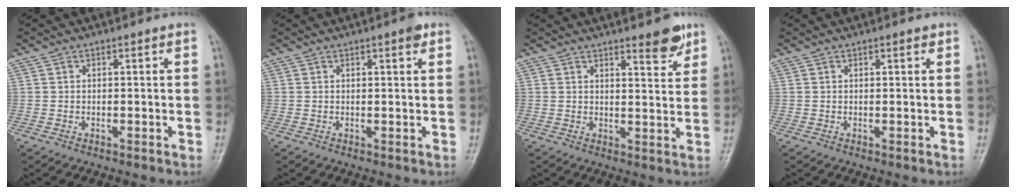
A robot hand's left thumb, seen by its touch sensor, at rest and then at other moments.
{"total": 1.8, "force": [1.1, 0.4, 1.4], "torque": [-0.020, -0.004, 0.013]}
{"total": 5.2, "force": [3.7, 1.2, 3.4], "torque": [-0.033, -0.028, 0.050]}
{"total": 1.0, "force": [0.6, 0.3, 0.7], "torque": [-0.011, -0.002, 0.008]}